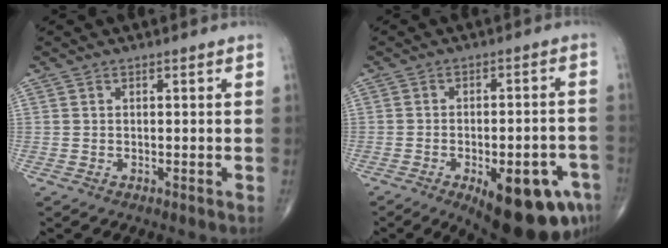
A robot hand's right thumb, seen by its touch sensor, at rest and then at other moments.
{"total": 18.0, "force": [-8.6, 6.8, 14.3], "torque": [-0.131, 0.023, -0.101]}